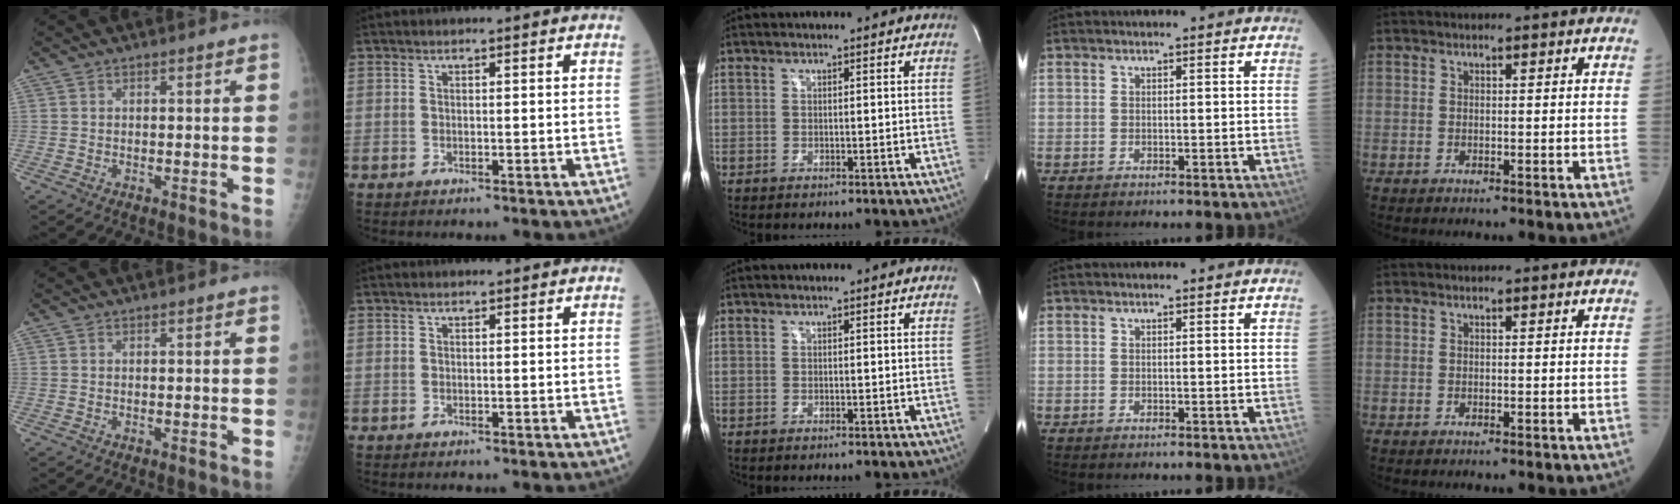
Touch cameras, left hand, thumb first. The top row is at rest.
{"index": {"total": 0.5, "force": [0.4, 0.2, -0.1], "torque": [0.000, 0.004, 0.006]}}